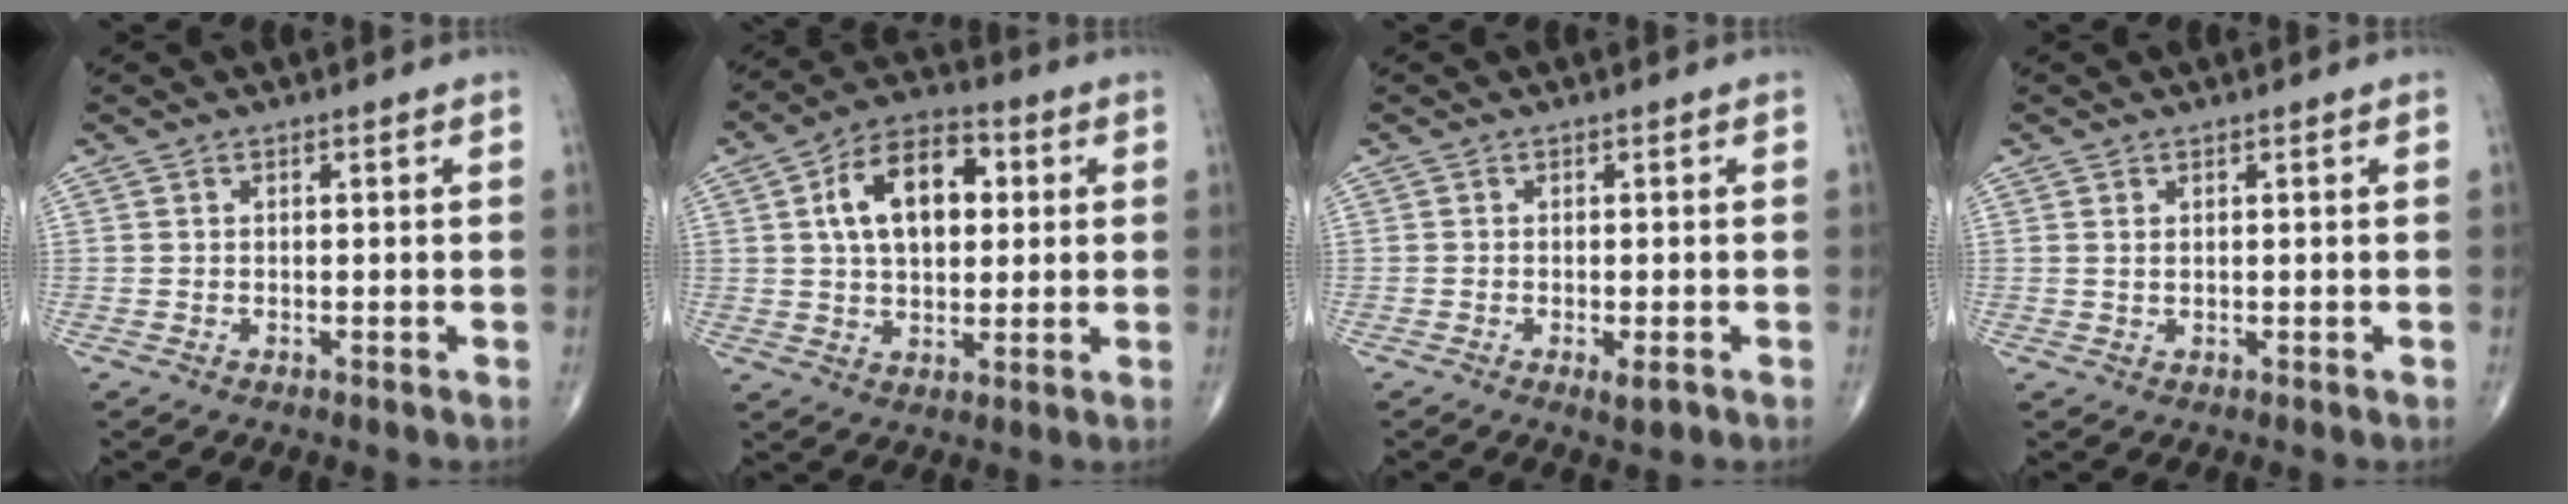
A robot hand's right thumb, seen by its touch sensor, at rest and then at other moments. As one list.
[{"total": 14.0, "force": [3.0, 8.5, 10.7], "torque": [-0.158, 0.013, 0.044]}, {"total": 2.2, "force": [-0.9, 0.7, 1.9], "torque": [-0.028, -0.003, -0.014]}, {"total": 0.8, "force": [0.4, 0.4, 0.6], "torque": [-0.012, 0.000, 0.009]}]